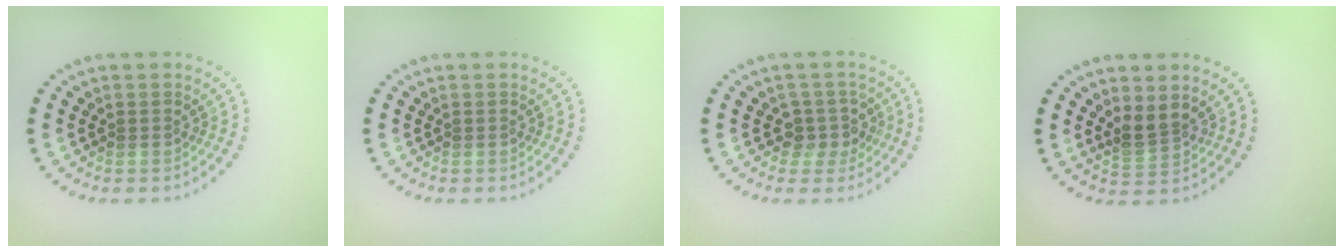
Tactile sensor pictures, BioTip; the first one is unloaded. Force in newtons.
{"total": 0.0}
{"total": 2.3, "press": 1.9, "slide": 1.3}
{"total": 2.4, "press": 1.8, "slide": 1.6}